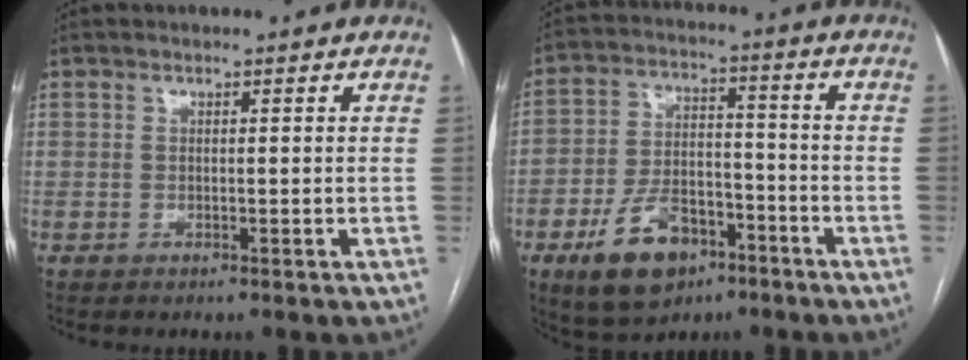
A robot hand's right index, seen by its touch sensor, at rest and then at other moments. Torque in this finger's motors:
{"motor_torque": [0.02, -0.25, -0.47, -0.21]}